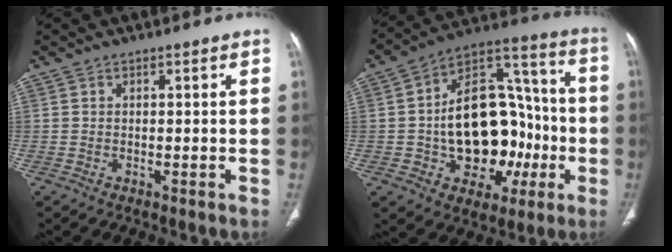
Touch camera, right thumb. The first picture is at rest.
{"total": 23.9, "force": [-3.6, 15.8, 17.5], "torque": [-0.221, 0.050, -0.043]}